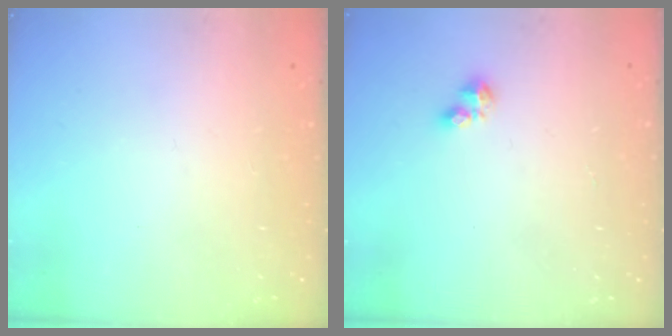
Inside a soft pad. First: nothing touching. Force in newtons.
{"total": 4.0, "press": 3.9, "slide": 0.6}